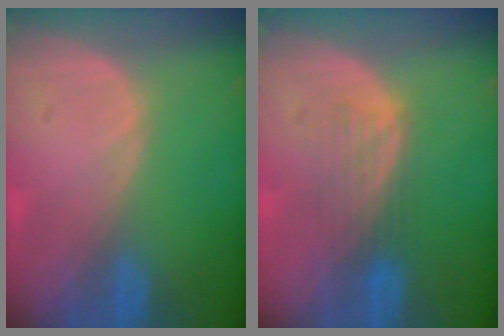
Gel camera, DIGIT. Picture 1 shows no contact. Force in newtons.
{"total": 4.5, "press": 3.9, "slide": 2.4}